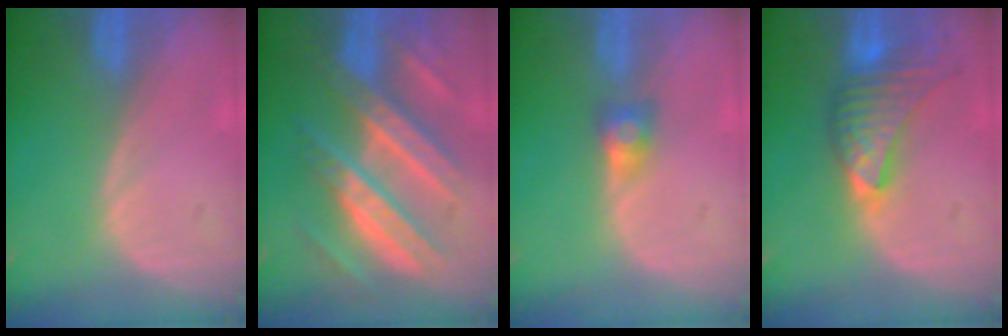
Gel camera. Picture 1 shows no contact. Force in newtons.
{"total": 11.1, "press": 11.1, "slide": 1.0}
{"total": 2.6, "press": 2.4, "slide": 1.0}
{"total": 7.4, "press": 7.4, "slide": 0.5}